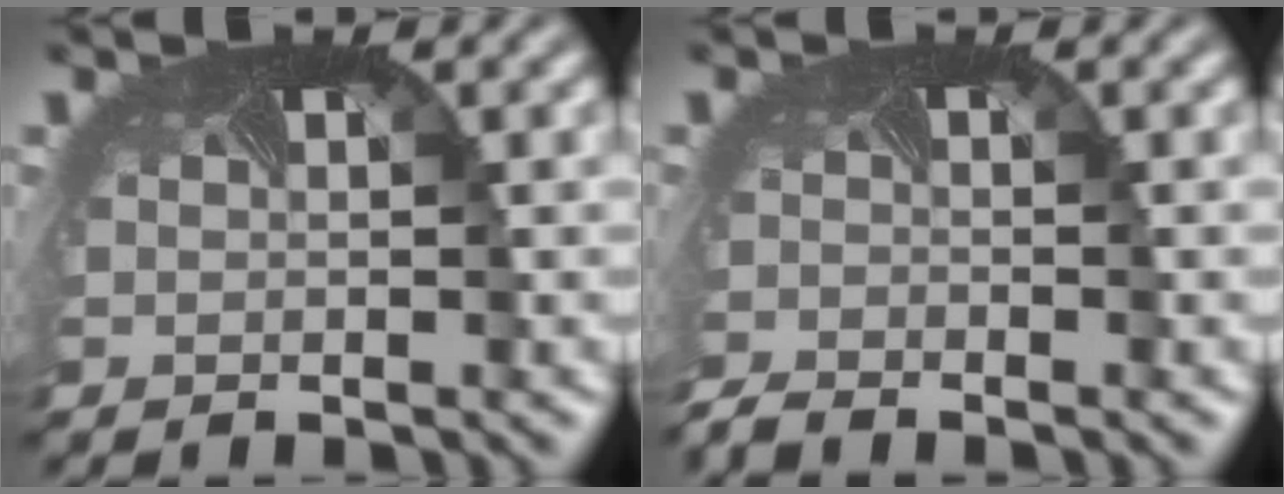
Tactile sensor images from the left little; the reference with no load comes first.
{"total": 2.1, "force": [-2.1, -0.3, -0.1], "torque": [-0.008, -0.018, -0.046]}